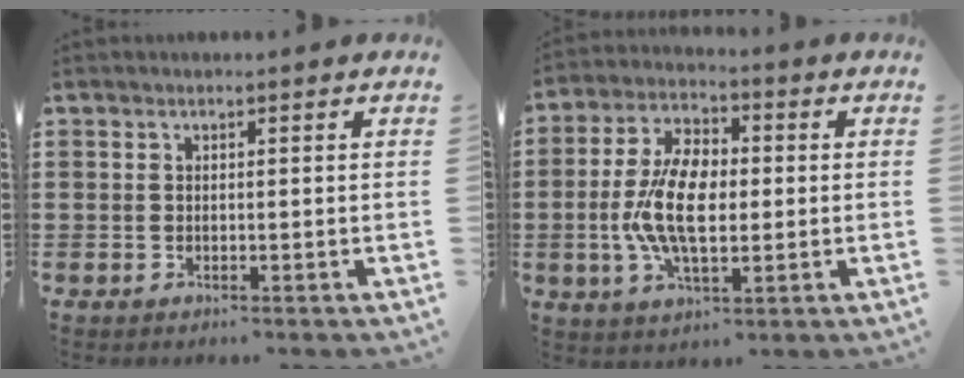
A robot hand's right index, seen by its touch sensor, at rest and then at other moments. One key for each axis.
{"total": 10.0, "fx": -0.9, "fy": 5.3, "fz": 8.5, "tx": -0.186, "ty": 0.006, "tz": -0.021}